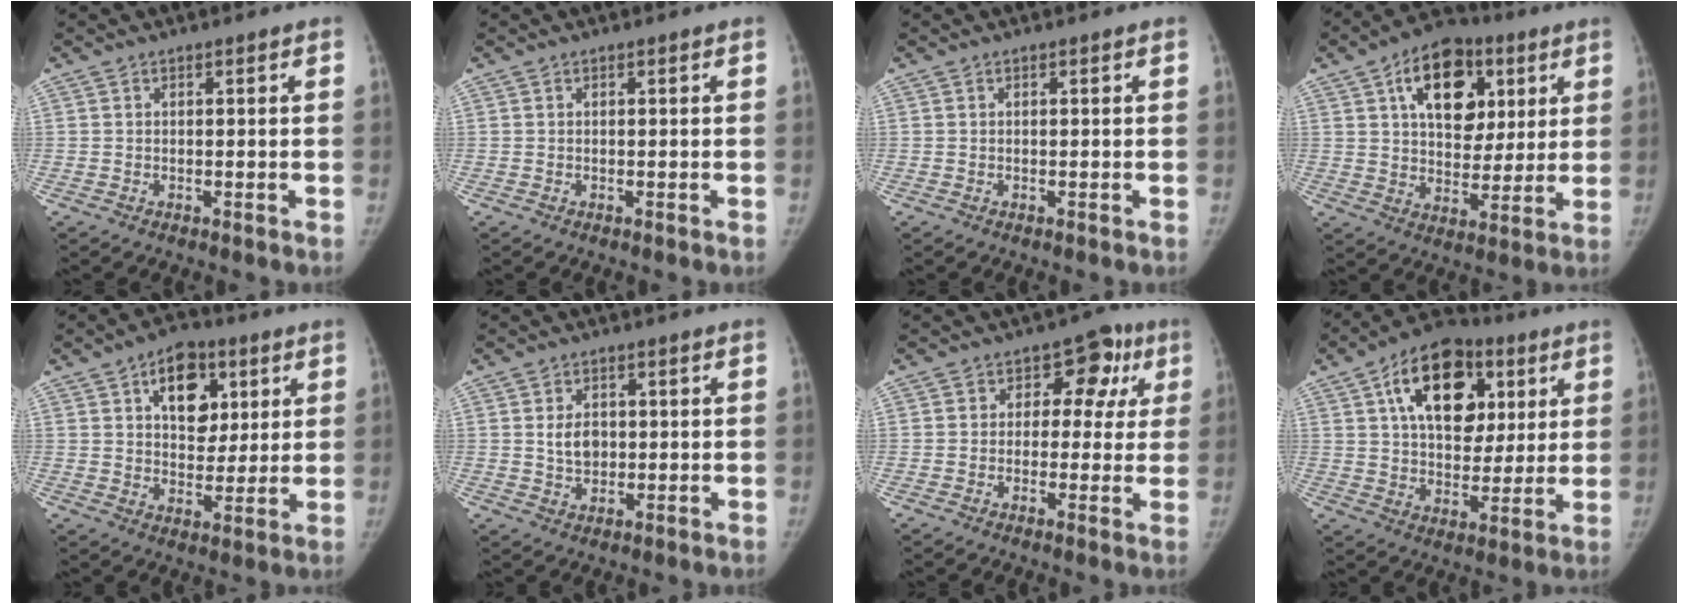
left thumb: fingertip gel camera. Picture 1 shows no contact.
{"total": 0.0}
{"total": 0.0}
{"total": 17.5, "force": [6.9, 11.4, 11.3], "torque": [-0.129, -0.012, 0.109]}
{"total": 12.2, "force": [5.0, 8.1, 7.7], "torque": [-0.069, -0.013, 0.076]}
{"total": 4.7, "force": [0.4, 3.5, 3.1], "torque": [-0.038, -0.001, 0.011]}
{"total": 9.1, "force": [2.1, 6.9, 5.5], "torque": [-0.011, 0.020, 0.016]}
{"total": 20.0, "force": [7.6, 12.9, 13.3], "torque": [-0.171, -0.007, 0.115]}